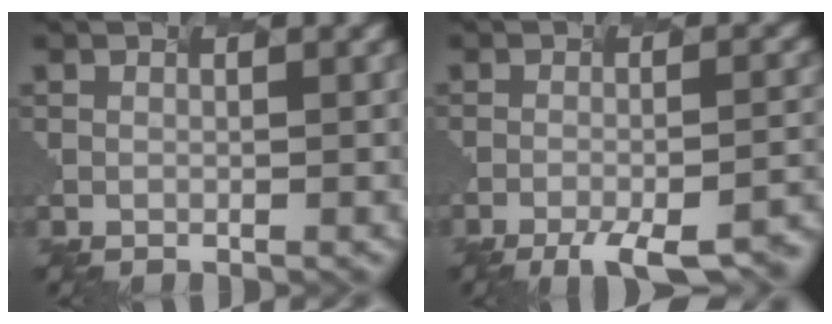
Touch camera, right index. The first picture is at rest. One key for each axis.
{"total": 8.9, "fx": -5.7, "fy": 2.3, "fz": 6.4, "tx": -0.088, "ty": -0.014, "tz": -0.067}